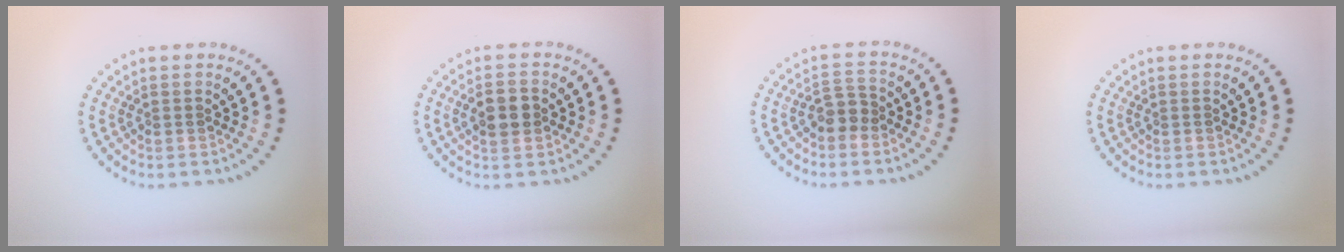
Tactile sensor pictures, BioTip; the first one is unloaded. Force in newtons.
{"total": 2.9, "press": 2.9, "slide": 0.1}
{"total": 2.2, "press": 1.9, "slide": 1.0}
{"total": 0.0}